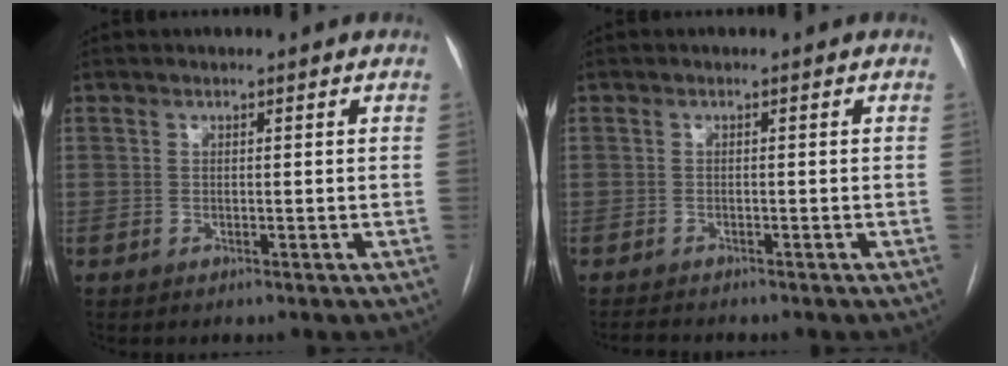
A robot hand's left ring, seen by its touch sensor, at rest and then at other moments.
{"total": 1.9, "force": [-1.9, 0.1, 0.5], "torque": [-0.009, -0.007, -0.027]}